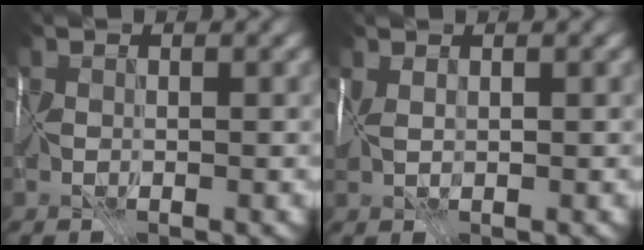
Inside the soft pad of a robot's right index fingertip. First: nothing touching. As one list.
[{"total": 1.6, "force": [0.9, 0.7, 1.2], "torque": [-0.022, 0.008, 0.019]}]